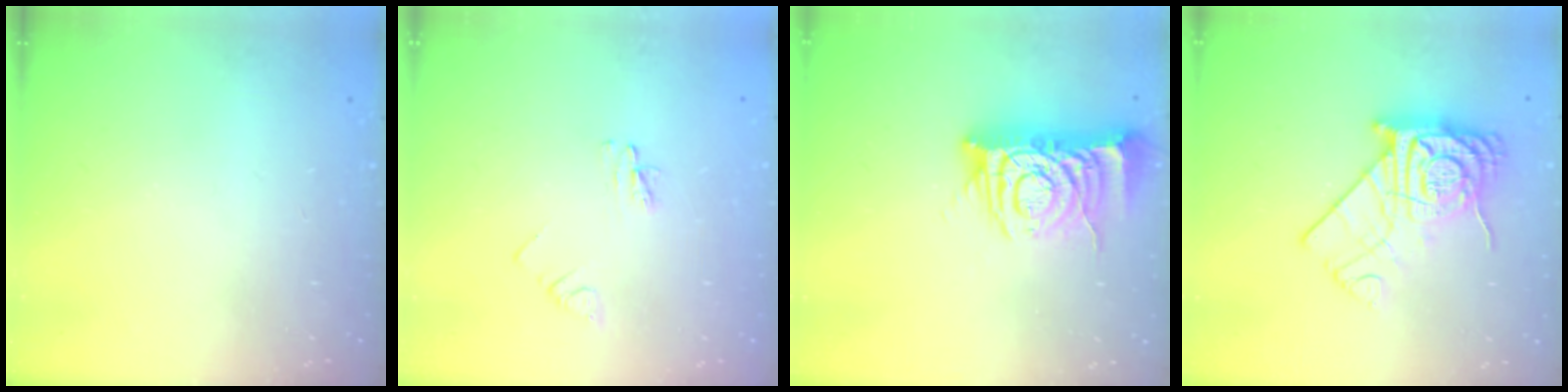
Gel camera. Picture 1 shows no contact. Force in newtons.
{"total": 3.2, "press": 3.2, "slide": 0.4}
{"total": 11.5, "press": 11.4, "slide": 1.4}
{"total": 18.7, "press": 18.7, "slide": 1.0}